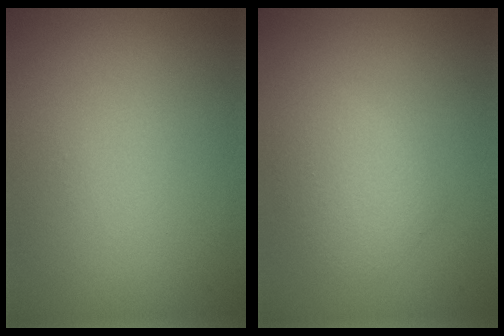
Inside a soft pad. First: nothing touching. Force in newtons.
{"total": 2.3, "press": 2.3, "slide": 0.0}